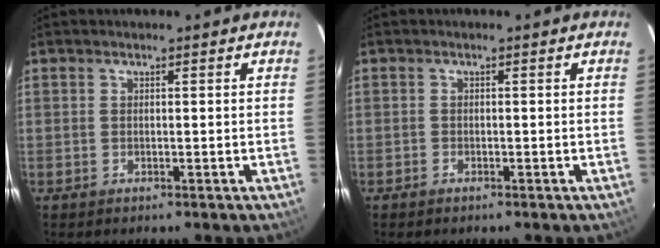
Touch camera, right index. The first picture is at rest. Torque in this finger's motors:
{"motor_torque": [0.07, 0.05, -0.09, -0.01]}